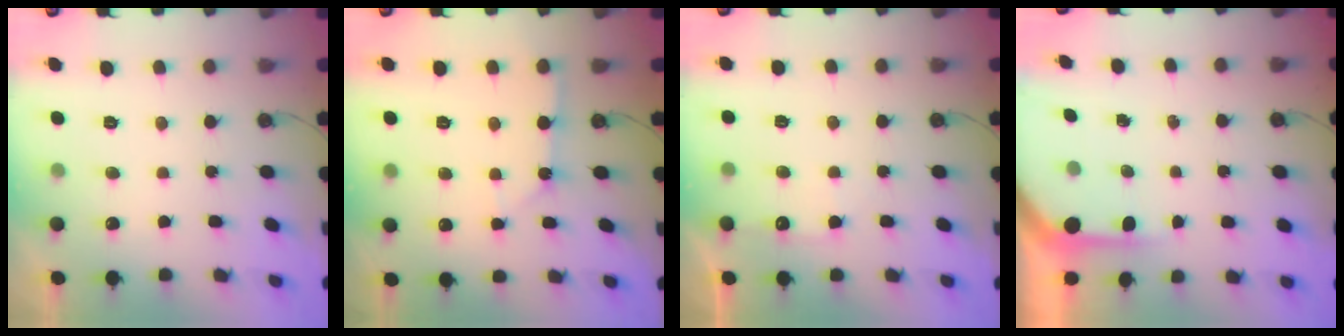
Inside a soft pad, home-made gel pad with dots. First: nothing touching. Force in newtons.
{"total": 4.0, "press": 4.0, "slide": 0.4}
{"total": 6.2, "press": 6.1, "slide": 0.9}
{"total": 3.7, "press": 3.7, "slide": 0.2}